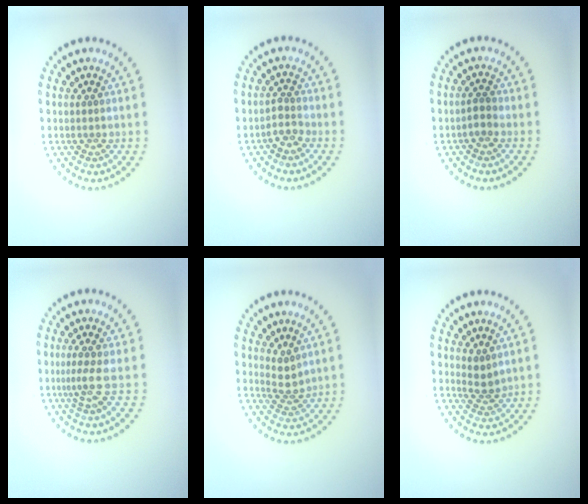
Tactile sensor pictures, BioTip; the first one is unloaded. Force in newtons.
{"total": 1.7, "press": 1.2, "slide": 1.1}
{"total": 1.2, "press": 1.1, "slide": 0.4}
{"total": 2.2, "press": 1.5, "slide": 1.6}
{"total": 1.8, "press": 1.3, "slide": 1.2}
{"total": 1.6, "press": 1.2, "slide": 1.0}